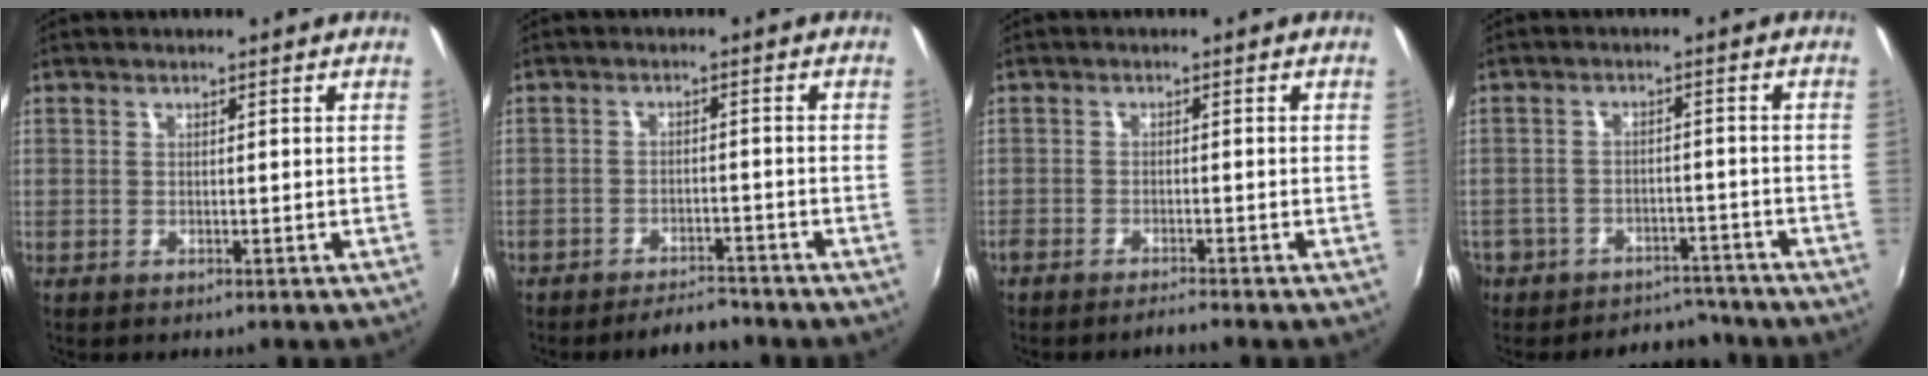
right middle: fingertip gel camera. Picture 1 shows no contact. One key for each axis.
{"total": 5.8, "fx": -5.3, "fy": 1.8, "fz": 1.6, "tx": -0.048, "ty": 0.002, "tz": -0.076}
{"total": 2.4, "fx": -2.3, "fy": 0.0, "fz": 0.7, "tx": -0.027, "ty": -0.009, "tz": -0.047}
{"total": 11.4, "fx": -8.4, "fy": 7.3, "fz": 2.3, "tx": -0.079, "ty": 0.014, "tz": -0.109}